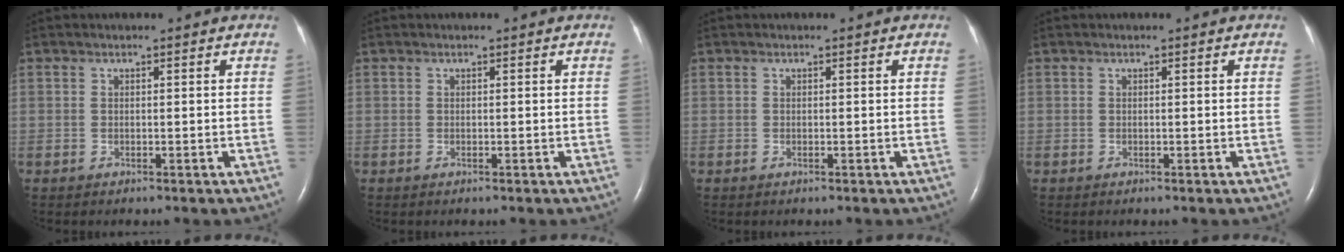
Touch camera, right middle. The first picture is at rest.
{"total": 0.0}
{"total": 0.0}
{"total": 0.0}